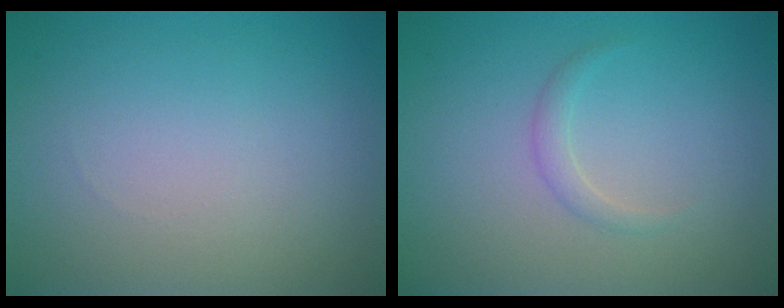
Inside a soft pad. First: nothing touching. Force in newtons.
{"total": 1.1, "press": 1.1, "slide": 0.1}